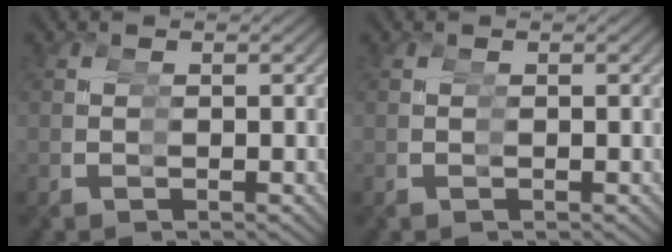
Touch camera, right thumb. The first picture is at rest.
{"total": 0.0}